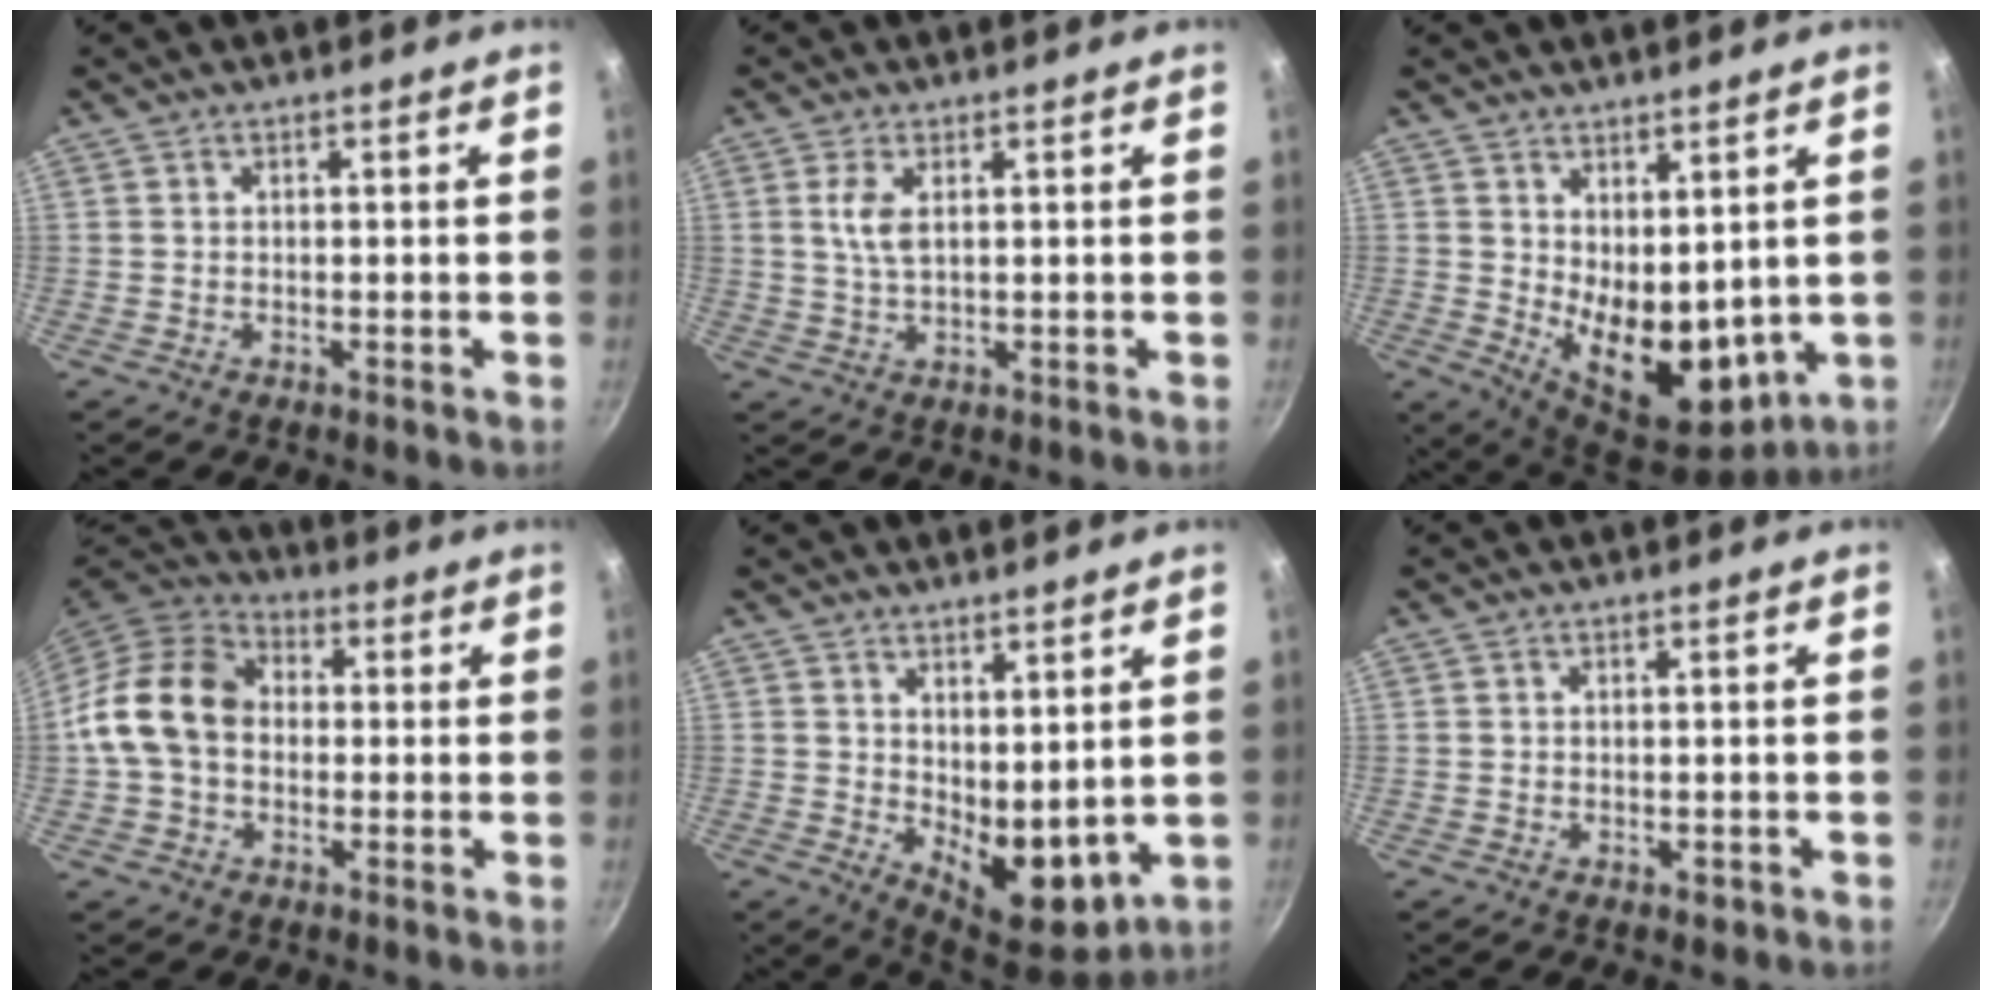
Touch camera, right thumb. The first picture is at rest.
{"total": 4.1, "force": [1.2, 1.8, 3.5], "torque": [-0.072, -0.005, 0.026]}
{"total": 13.3, "force": [1.9, 8.1, 10.4], "torque": [-0.129, -0.047, 0.054]}
{"total": 14.3, "force": [-0.1, 10.9, 9.2], "torque": [-0.142, 0.030, -0.020]}
{"total": 9.8, "force": [2.2, 5.4, 7.9], "torque": [-0.085, -0.040, 0.047]}
{"total": 1.3, "force": [-0.5, 0.7, 0.9], "torque": [-0.013, 0.001, -0.008]}